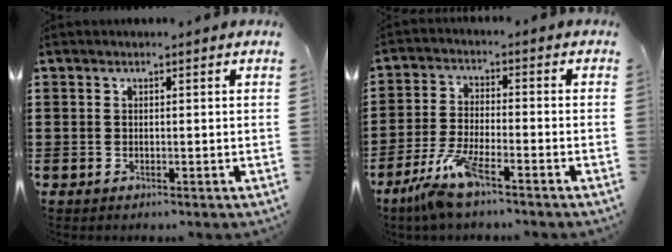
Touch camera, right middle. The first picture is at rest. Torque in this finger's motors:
{"motor_torque": [1.30, -0.84, 0.20, 0.11]}